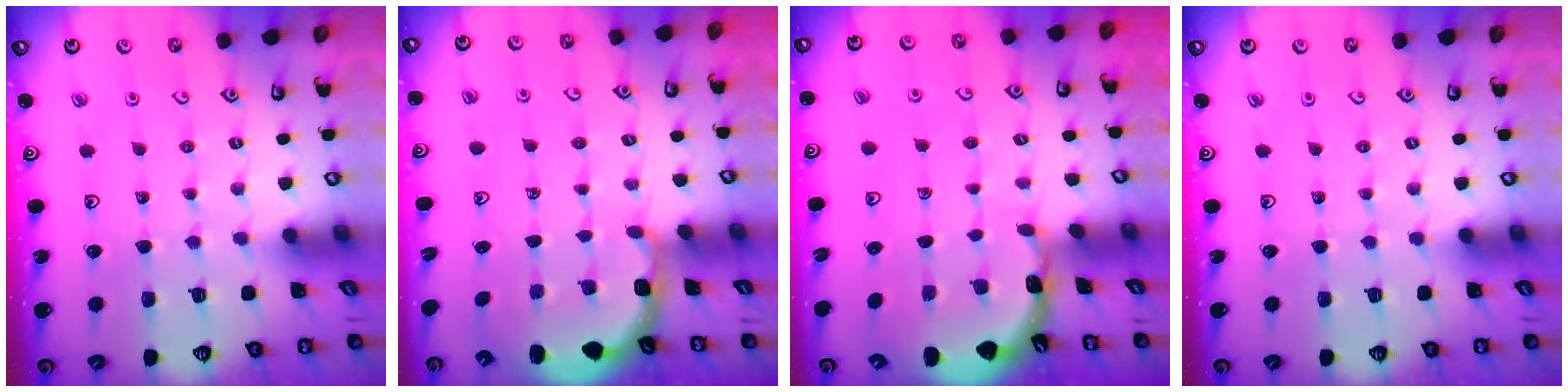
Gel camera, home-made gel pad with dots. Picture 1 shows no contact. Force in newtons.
{"total": 2.7, "press": 2.1, "slide": 1.7}
{"total": 1.8, "press": 1.8, "slide": 0.2}
{"total": 0.0}